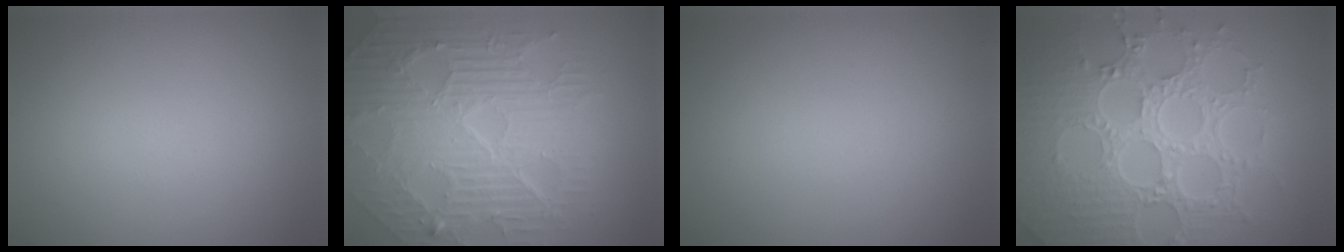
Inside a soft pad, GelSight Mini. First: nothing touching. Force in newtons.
{"total": 10.3, "press": 6.7, "slide": 7.8}
{"total": 0.0}
{"total": 8.5, "press": 6.3, "slide": 5.8}